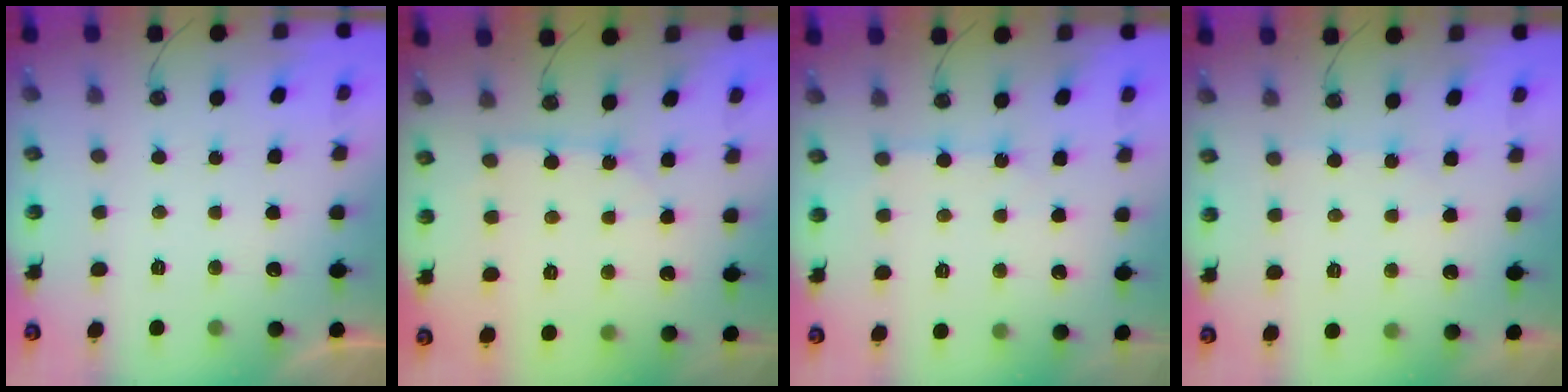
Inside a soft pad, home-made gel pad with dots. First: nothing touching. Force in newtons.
{"total": 3.8, "press": 3.8, "slide": 0.5}
{"total": 3.9, "press": 3.8, "slide": 0.6}
{"total": 2.9, "press": 2.9, "slide": 0.5}